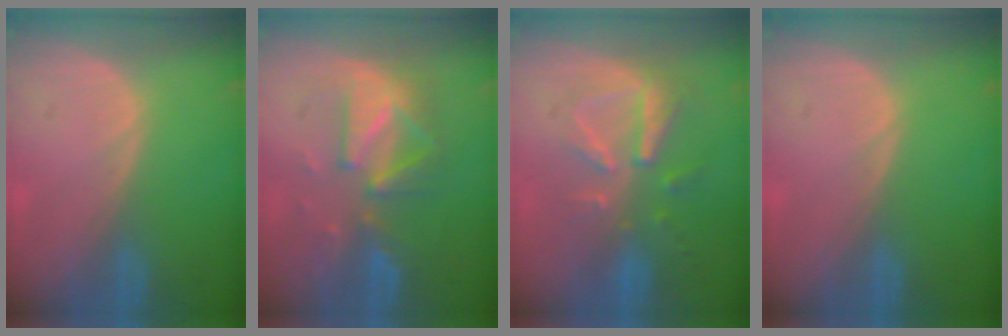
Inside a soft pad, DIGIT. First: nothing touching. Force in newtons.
{"total": 8.2, "press": 8.2, "slide": 0.7}
{"total": 8.1, "press": 7.4, "slide": 3.2}
{"total": 0.0}